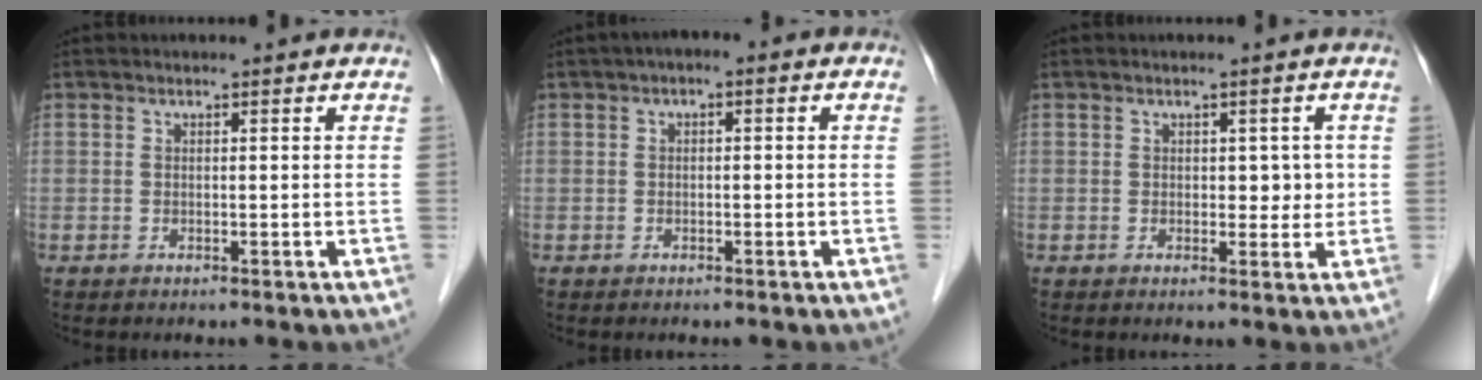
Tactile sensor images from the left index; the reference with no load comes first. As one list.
[{"total": 1.8, "force": [0.3, 0.9, 1.5], "torque": [-0.020, 0.010, -0.005]}, {"total": 2.4, "force": [0.4, 1.6, 1.7], "torque": [-0.012, -0.001, 0.005]}]